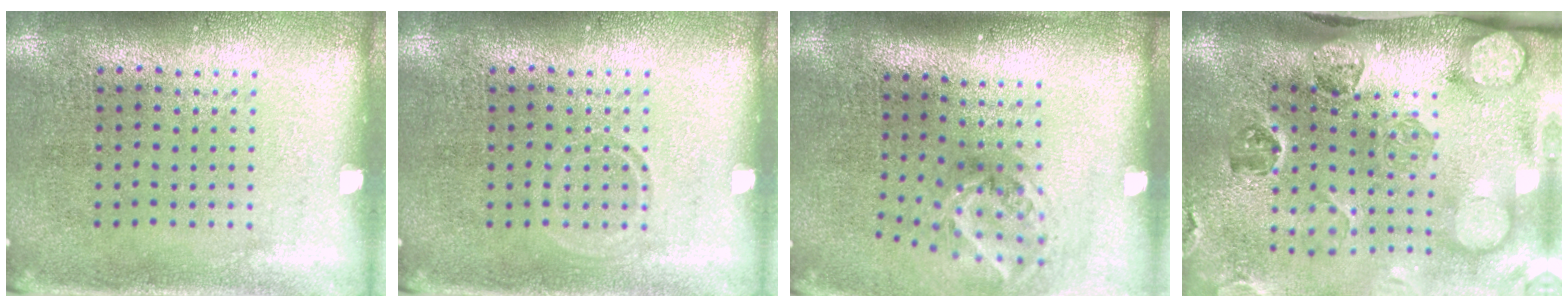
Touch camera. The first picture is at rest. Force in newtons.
{"total": 0.8, "press": 0.8, "slide": 0.3}
{"total": 1.9, "press": 1.2, "slide": 1.5}
{"total": 3.5, "press": 2.8, "slide": 2.0}